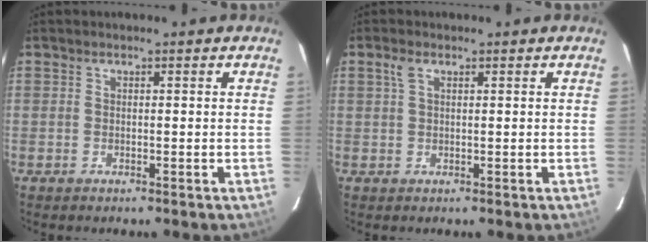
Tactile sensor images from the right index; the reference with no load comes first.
{"total": 1.8, "force": [0.9, 0.9, 1.3], "torque": [-0.030, 0.006, 0.018]}